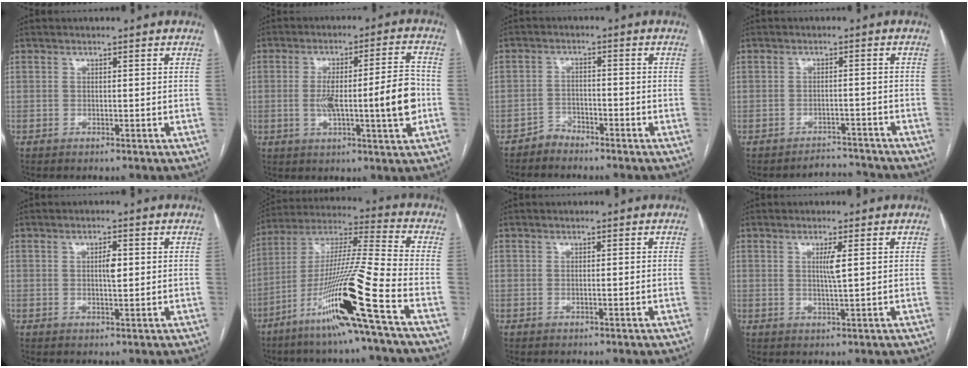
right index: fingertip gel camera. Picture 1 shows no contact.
{"total": 11.9, "force": [-1.6, 1.1, 11.7], "torque": [-0.189, 0.013, -0.022]}
{"total": 2.5, "force": [-2.3, 1.0, -0.6], "torque": [0.014, 0.002, -0.043]}
{"total": 3.7, "force": [-3.5, 0.6, -1.1], "torque": [0.023, 0.013, -0.048]}
{"total": 2.3, "force": [0.4, 0.7, 2.2], "torque": [-0.036, 0.001, 0.007]}
{"total": 18.3, "force": [-9.0, -1.9, 15.9], "torque": [-0.320, -0.030, -0.171]}
{"total": 0.0}
{"total": 2.5, "force": [0.7, -0.2, 2.4], "torque": [-0.046, -0.004, 0.012]}